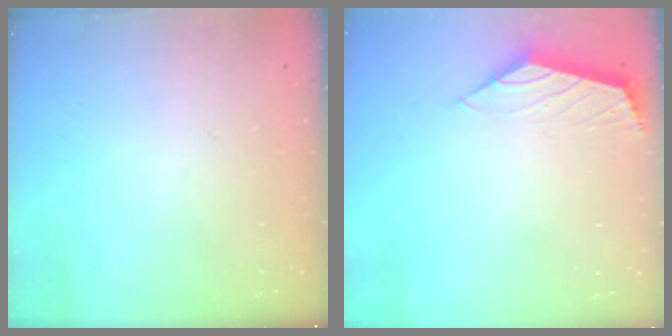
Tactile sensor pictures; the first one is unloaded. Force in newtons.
{"total": 1.6, "press": 1.6, "slide": 0.2}